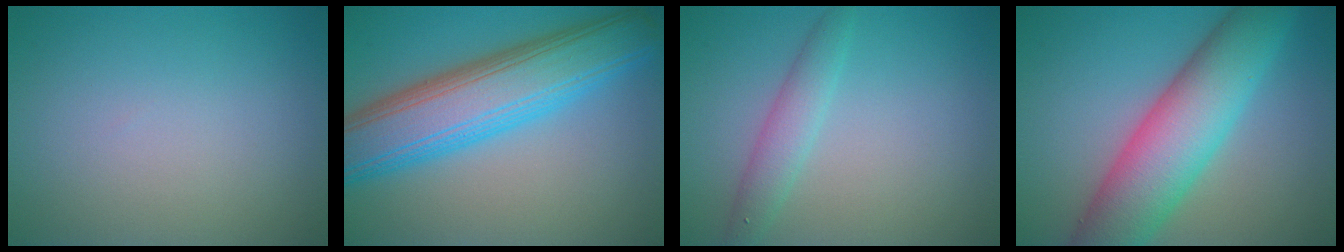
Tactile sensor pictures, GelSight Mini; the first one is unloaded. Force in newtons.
{"total": 10.1, "press": 10.1, "slide": 0.4}
{"total": 2.5, "press": 2.5, "slide": 0.2}
{"total": 9.7, "press": 9.7, "slide": 0.1}